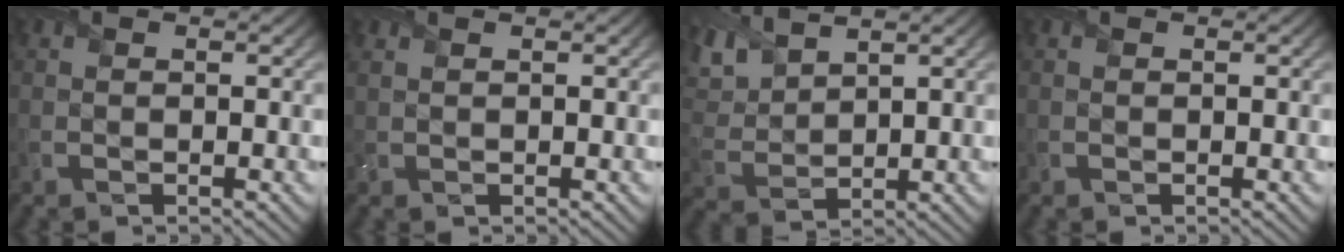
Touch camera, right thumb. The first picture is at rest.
{"total": 0.7, "force": [0.7, 0.1, 0.3], "torque": [-0.014, 0.002, 0.017]}
{"total": 6.8, "force": [5.0, 2.5, 3.9], "torque": [-0.115, 0.015, 0.101]}
{"total": 0.0}